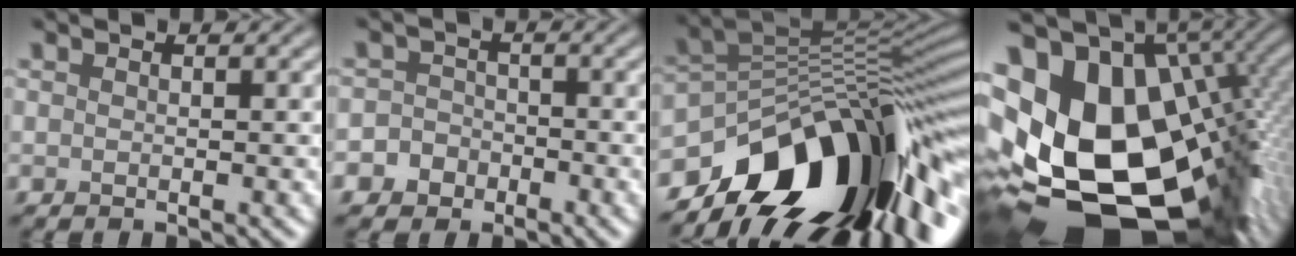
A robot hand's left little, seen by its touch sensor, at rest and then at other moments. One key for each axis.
{"total": 3.7, "fx": -2.0, "fy": 3.1, "fz": 0.4, "tx": 0.024, "ty": -0.004, "tz": -0.047}
{"total": 14.6, "fx": -7.9, "fy": 7.2, "fz": 9.9, "tx": -0.151, "ty": 0.019, "tz": -0.141}
{"total": 21.4, "fx": -2.3, "fy": 14.1, "fz": 16.0, "tx": -0.279, "ty": -0.020, "tz": -0.018}